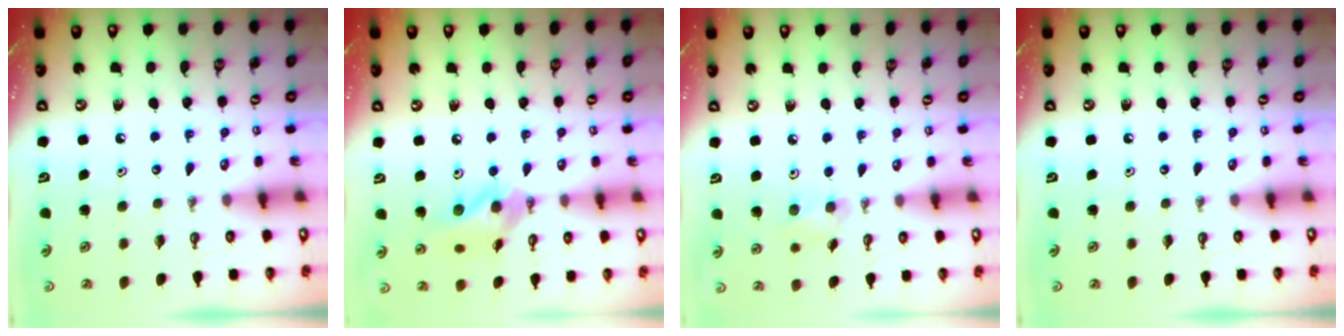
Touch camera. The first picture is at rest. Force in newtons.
{"total": 11.9, "press": 11.9, "slide": 1.4}
{"total": 6.6, "press": 6.0, "slide": 2.7}
{"total": 0.0}